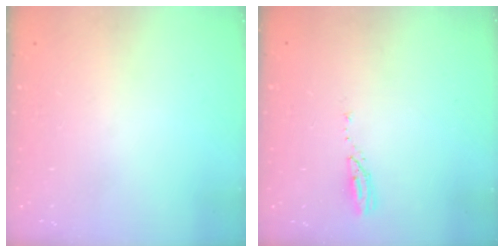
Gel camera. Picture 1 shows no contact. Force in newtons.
{"total": 3.6, "press": 3.6, "slide": 0.3}